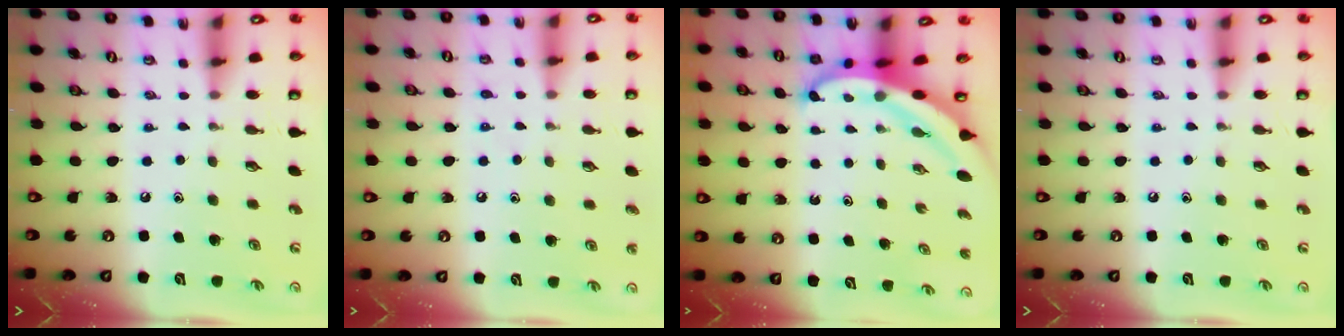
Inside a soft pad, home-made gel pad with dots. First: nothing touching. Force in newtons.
{"total": 5.7, "press": 5.6, "slide": 1.1}
{"total": 6.1, "press": 6.0, "slide": 0.7}
{"total": 0.0}